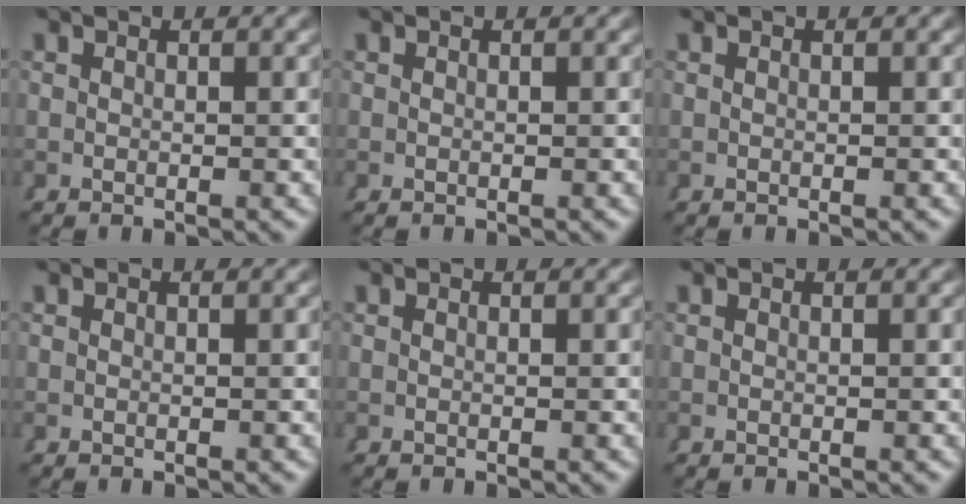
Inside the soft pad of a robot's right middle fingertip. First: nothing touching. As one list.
[{"total": 0.0}, {"total": 0.0}, {"total": 0.0}, {"total": 0.0}, {"total": 0.0}]